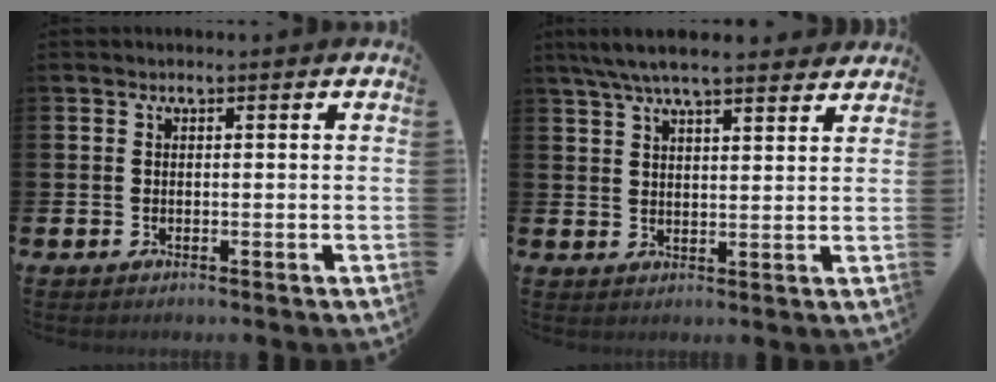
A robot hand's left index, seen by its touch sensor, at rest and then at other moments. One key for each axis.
{"total": 6.6, "fx": 5.9, "fy": 1.1, "fz": 2.6, "tx": -0.061, "ty": -0.017, "tz": 0.108}